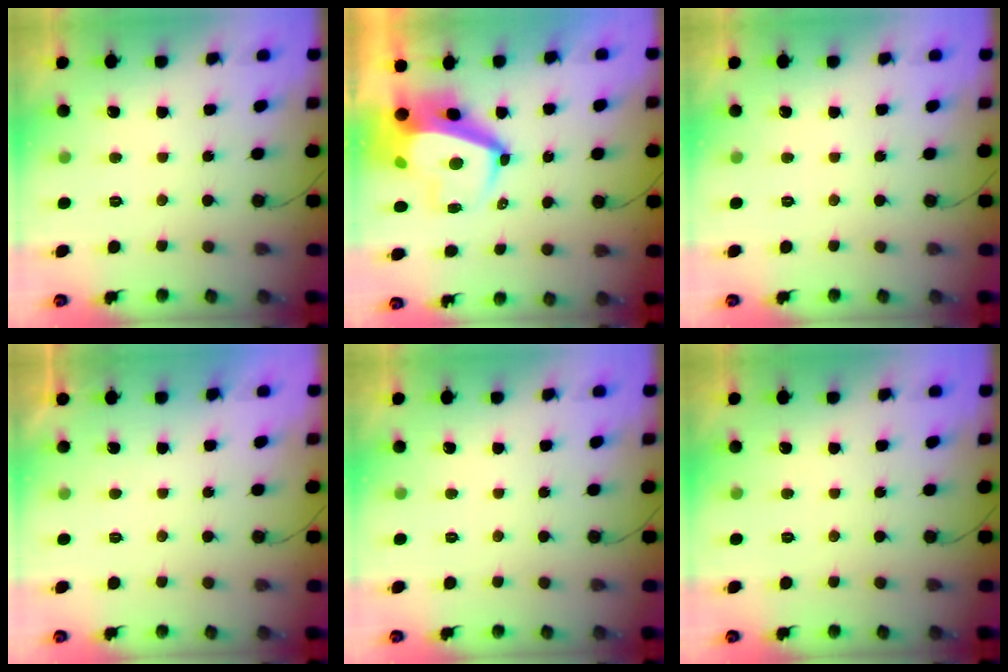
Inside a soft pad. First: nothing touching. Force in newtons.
{"total": 10.1, "press": 10.0, "slide": 1.4}
{"total": 0.0}
{"total": 2.0, "press": 2.0, "slide": 0.6}
{"total": 0.0}
{"total": 0.0}